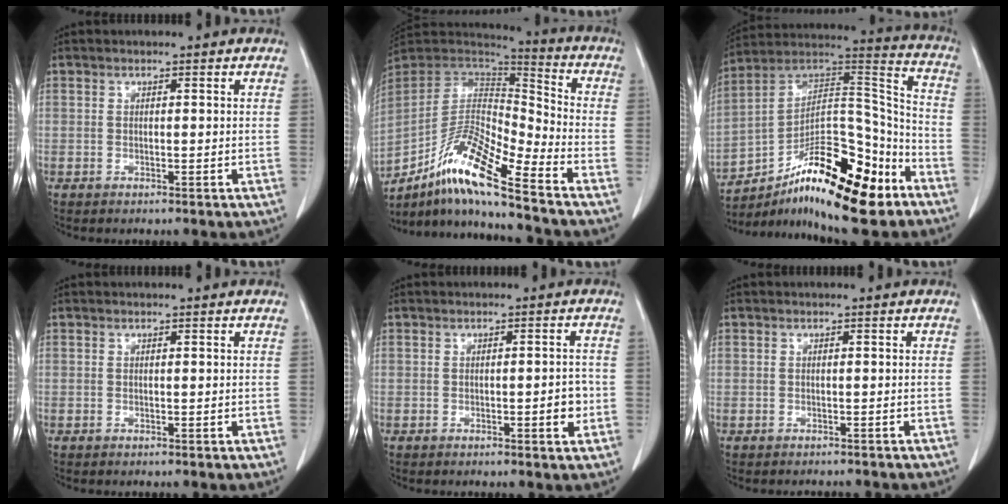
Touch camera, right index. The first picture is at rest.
{"total": 15.3, "force": [-10.5, 1.5, 11.1], "torque": [-0.200, 0.004, -0.191]}
{"total": 23.2, "force": [-13.4, 6.5, 17.8], "torque": [-0.272, 0.034, -0.213]}
{"total": 0.0}
{"total": 2.8, "force": [-0.8, 0.7, 2.6], "torque": [-0.035, 0.000, -0.009]}
{"total": 2.4, "force": [-2.1, 1.2, 0.1], "torque": [-0.004, 0.001, -0.031]}